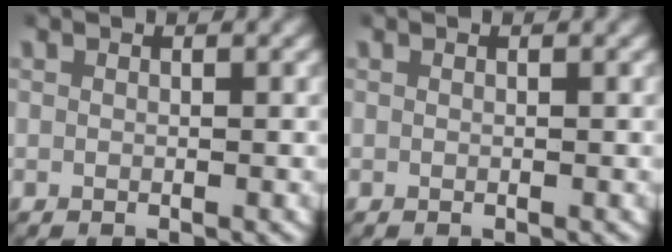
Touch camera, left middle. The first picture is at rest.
{"total": 0.0}